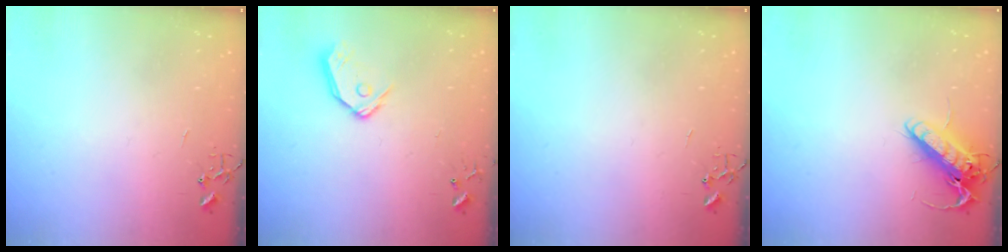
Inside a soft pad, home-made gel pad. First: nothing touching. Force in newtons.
{"total": 10.3, "press": 10.2, "slide": 1.4}
{"total": 0.0}
{"total": 13.8, "press": 13.6, "slide": 2.3}